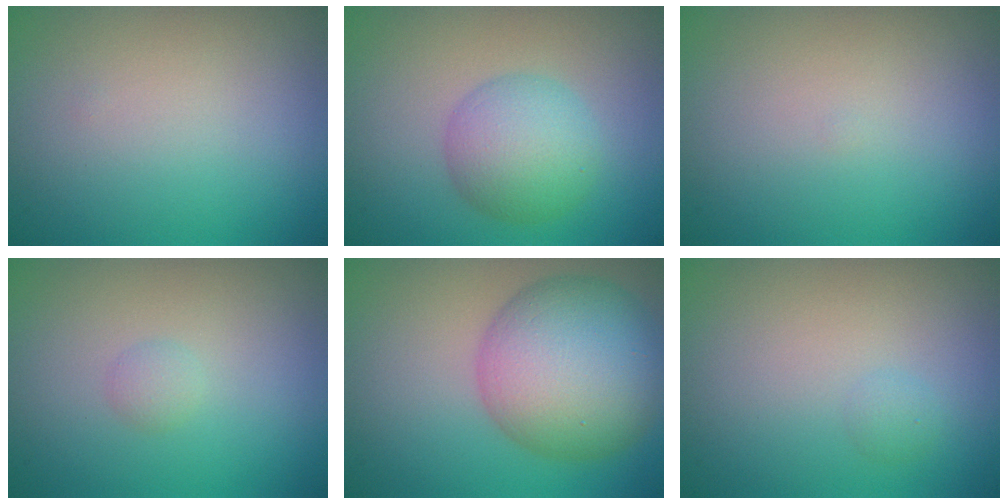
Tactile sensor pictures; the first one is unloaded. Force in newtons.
{"total": 4.6, "press": 4.6, "slide": 0.1}
{"total": 0.0}
{"total": 0.8, "press": 0.8, "slide": 0.1}
{"total": 10.3, "press": 10.3, "slide": 0.2}
{"total": 0.8, "press": 0.8, "slide": 0.0}